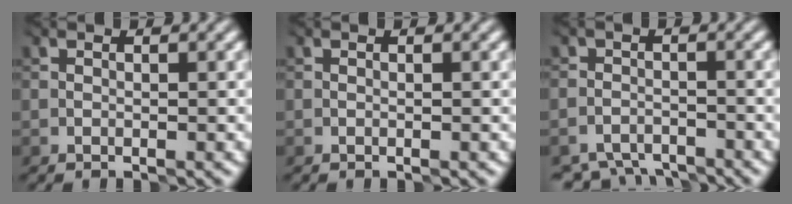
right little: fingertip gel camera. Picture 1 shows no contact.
{"total": 0.0}
{"total": 5.2, "force": [-4.7, 1.8, 1.0], "torque": [-0.014, -0.018, -0.086]}